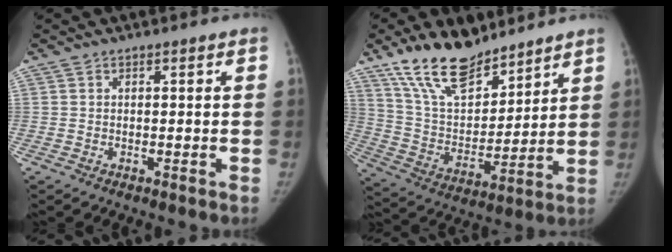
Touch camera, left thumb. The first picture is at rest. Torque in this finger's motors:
{"motor_torque": [1.67, 1.64, 1.43, -1.34, 0.13]}